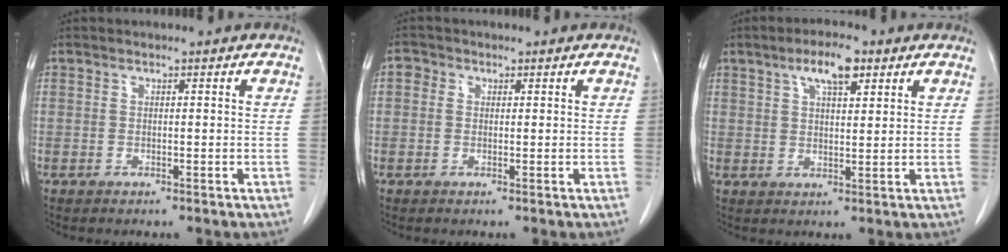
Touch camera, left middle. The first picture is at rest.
{"total": 1.7, "force": [0.5, 1.5, 0.6], "torque": [-0.009, 0.007, 0.003]}
{"total": 6.1, "force": [3.5, 1.7, 4.7], "torque": [-0.087, 0.009, 0.057]}